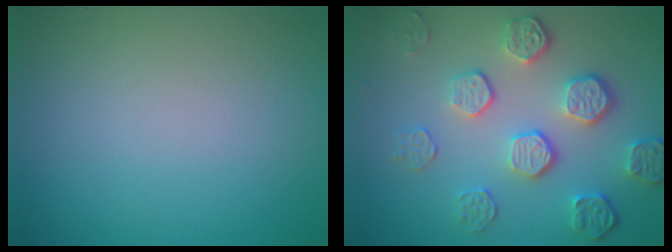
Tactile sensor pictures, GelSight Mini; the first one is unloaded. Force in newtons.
{"total": 5.3, "press": 4.1, "slide": 3.5}